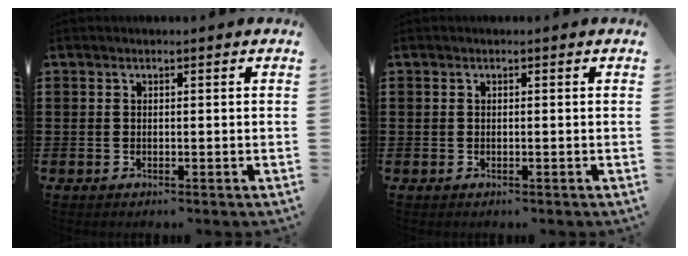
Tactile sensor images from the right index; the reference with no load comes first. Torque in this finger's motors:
{"motor_torque": [0.32, 0.28, 0.00, 0.01]}